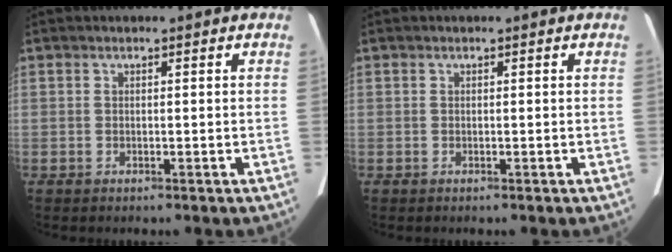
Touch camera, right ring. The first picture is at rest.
{"total": 0.0}